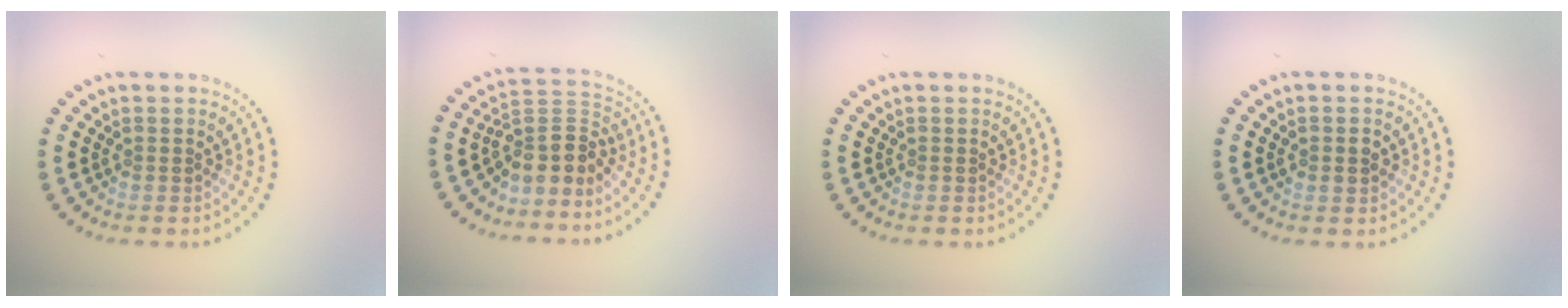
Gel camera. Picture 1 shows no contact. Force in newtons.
{"total": 3.8, "press": 2.8, "slide": 2.5}
{"total": 0.0}
{"total": 1.4, "press": 1.4, "slide": 0.1}